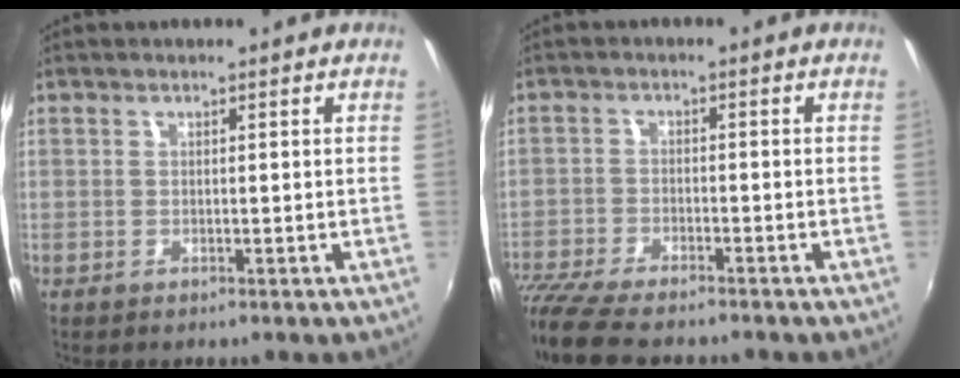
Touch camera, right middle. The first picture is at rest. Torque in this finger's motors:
{"motor_torque": [1.11, -1.03, 0.24, 0.16]}